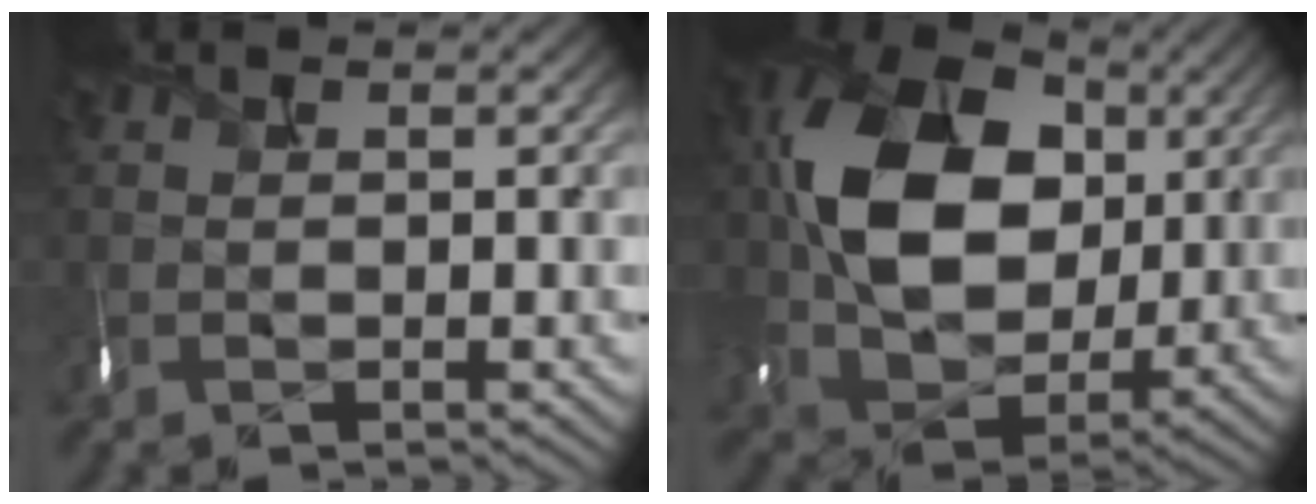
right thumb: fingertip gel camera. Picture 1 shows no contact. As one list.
[{"total": 14.3, "force": [2.1, 10.9, 9.1], "torque": [-0.193, 0.004, 0.038]}]